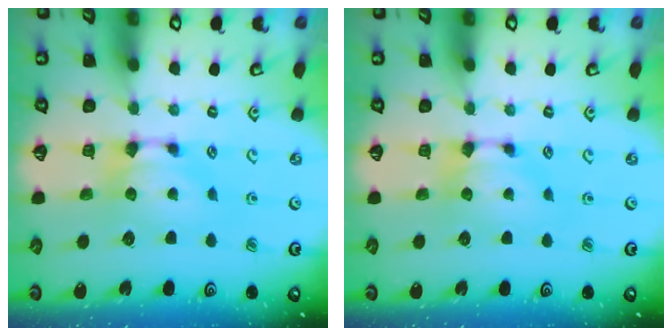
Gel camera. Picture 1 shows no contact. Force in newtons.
{"total": 0.0}